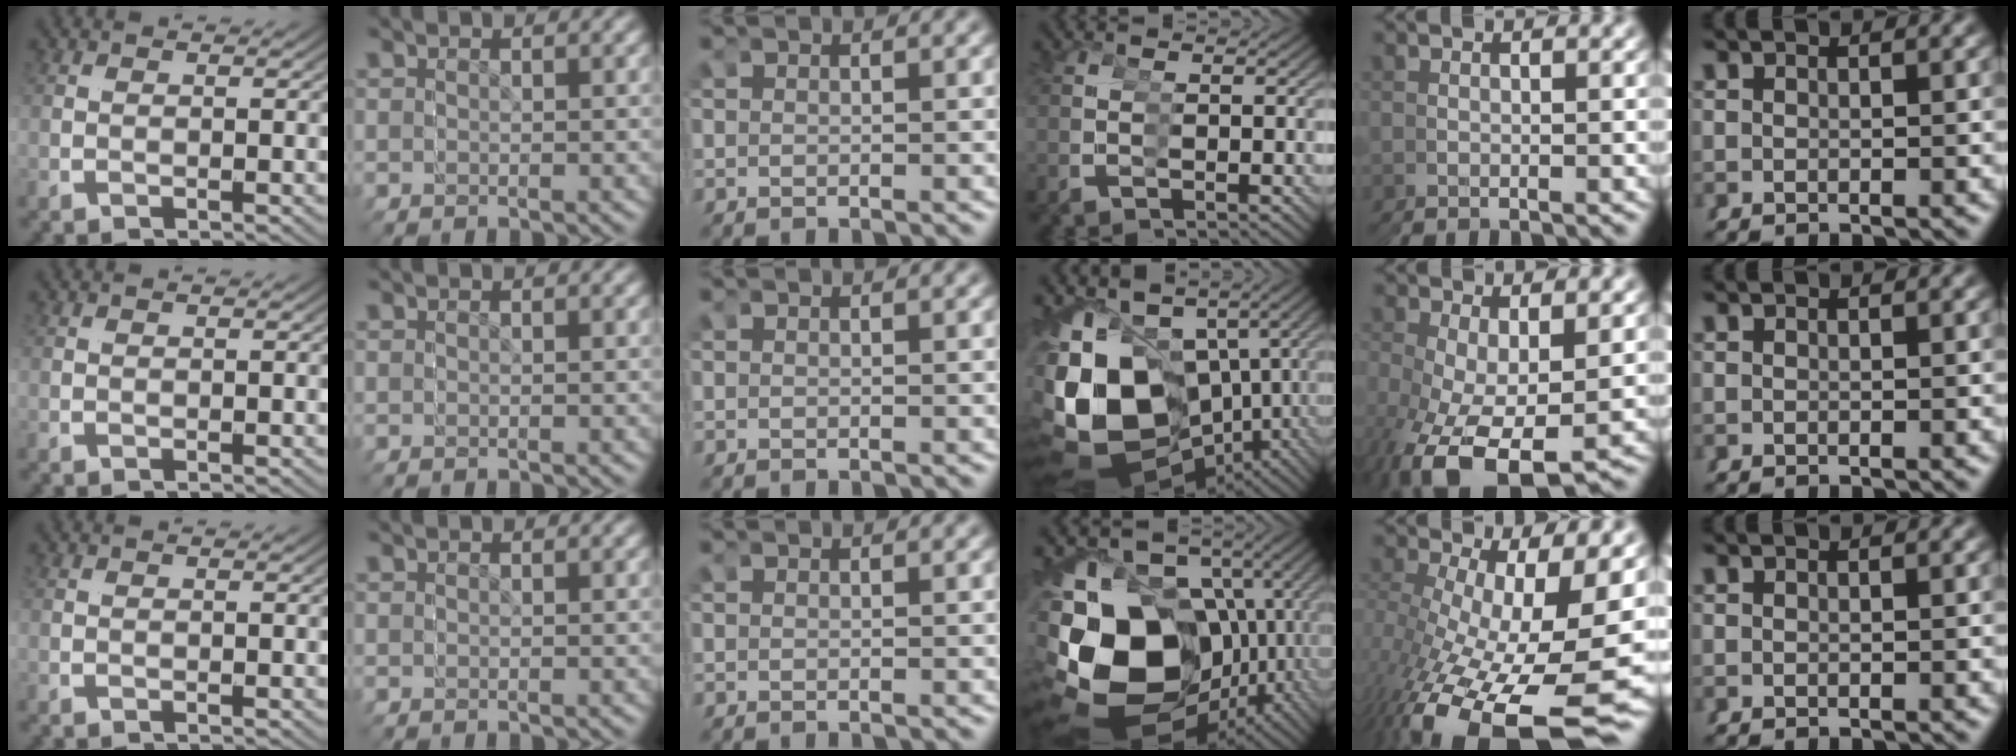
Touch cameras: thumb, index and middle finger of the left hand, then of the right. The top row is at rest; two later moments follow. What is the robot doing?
{"motion": "grasp_and_lifting", "object": "straw"}